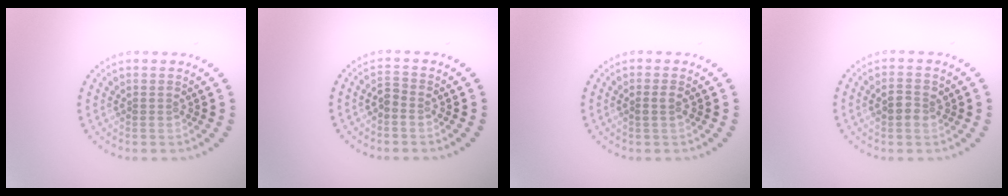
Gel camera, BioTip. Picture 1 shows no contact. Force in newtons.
{"total": 1.1, "press": 1.0, "slide": 0.5}
{"total": 0.8, "press": 0.7, "slide": 0.4}
{"total": 2.1, "press": 2.1, "slide": 0.3}